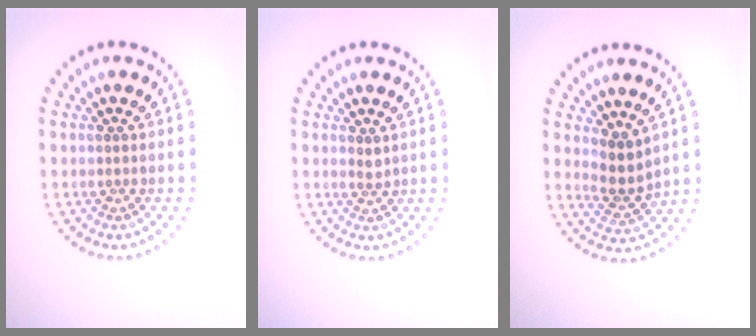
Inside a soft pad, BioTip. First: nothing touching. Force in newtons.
{"total": 0.9, "press": 0.6, "slide": 0.7}
{"total": 2.5, "press": 1.9, "slide": 1.6}